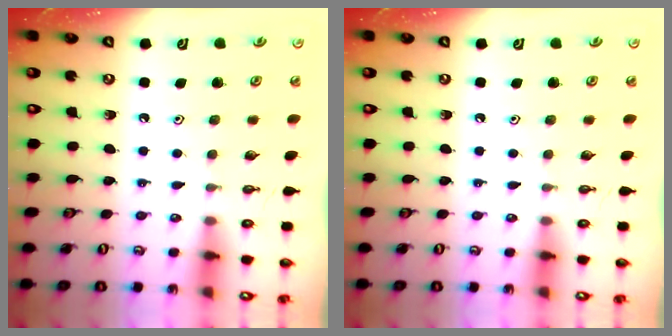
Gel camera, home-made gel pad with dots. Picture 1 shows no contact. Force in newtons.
{"total": 0.0}